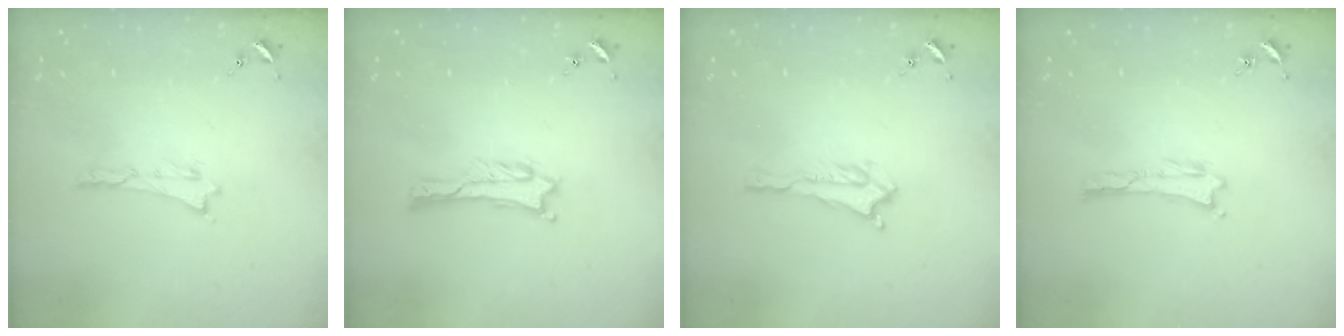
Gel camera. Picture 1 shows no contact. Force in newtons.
{"total": 0.9, "press": 0.9, "slide": 0.1}
{"total": 1.5, "press": 1.4, "slide": 0.2}
{"total": 0.0}